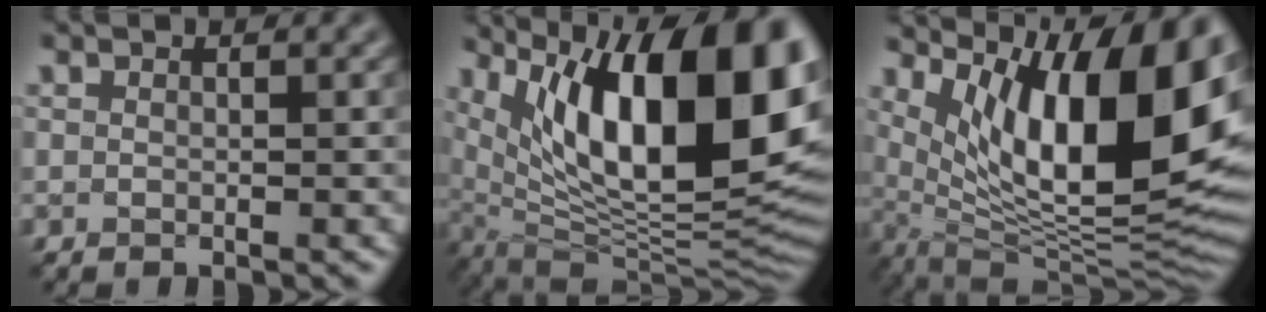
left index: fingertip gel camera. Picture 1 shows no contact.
{"total": 17.1, "force": [6.0, 7.4, 14.3], "torque": [-0.183, 0.003, 0.107]}
{"total": 15.7, "force": [5.4, 5.9, 13.5], "torque": [-0.186, -0.001, 0.094]}